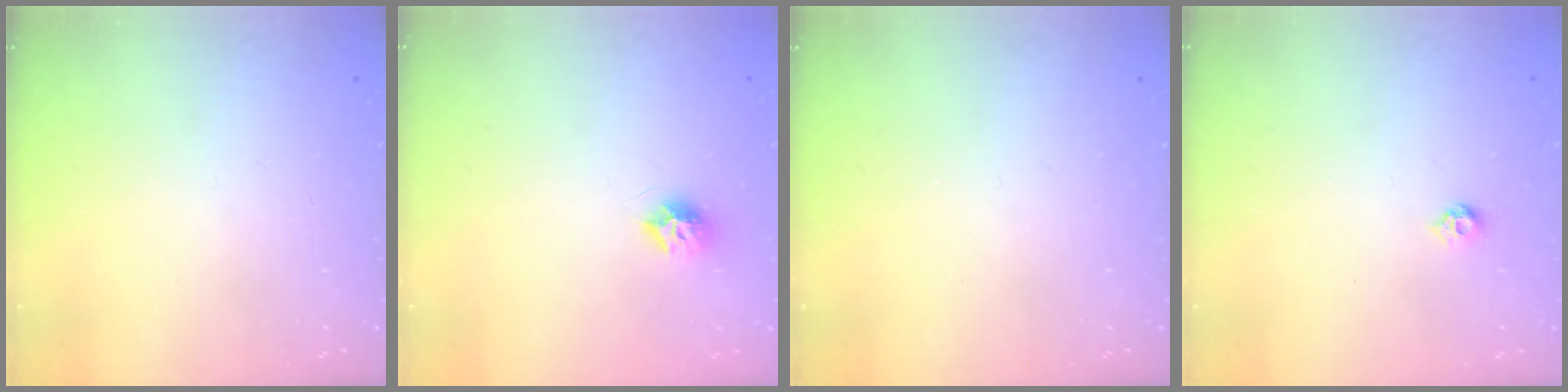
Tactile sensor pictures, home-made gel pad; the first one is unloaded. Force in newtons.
{"total": 7.6, "press": 7.6, "slide": 0.2}
{"total": 0.0}
{"total": 4.4, "press": 4.3, "slide": 0.9}